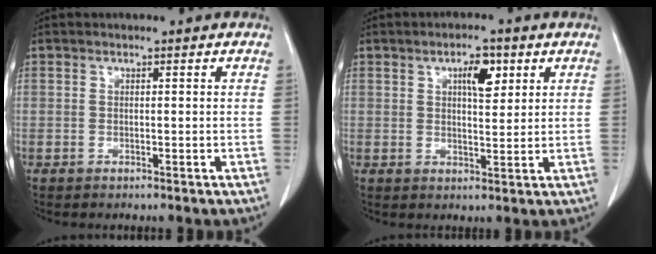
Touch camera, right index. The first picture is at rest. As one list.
[{"total": 4.7, "force": [2.1, 1.8, 3.8], "torque": [-0.062, 0.003, 0.034]}]